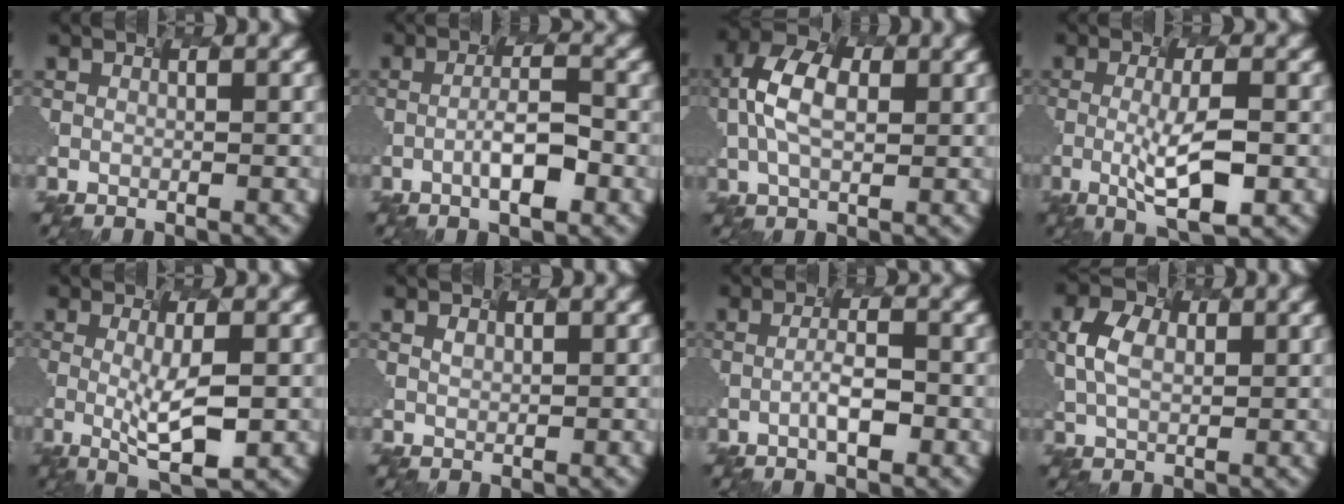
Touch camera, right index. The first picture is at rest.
{"total": 2.7, "force": [-1.7, -0.1, 2.1], "torque": [-0.063, -0.007, -0.001]}
{"total": 4.0, "force": [-0.6, 2.2, 3.2], "torque": [-0.096, 0.001, 0.014]}
{"total": 4.5, "force": [-1.7, 0.6, 4.1], "torque": [-0.087, -0.016, 0.003]}
{"total": 3.9, "force": [-1.4, 0.5, 3.6], "torque": [-0.077, -0.014, 0.009]}
{"total": 1.4, "force": [-0.2, -0.9, -1.1], "torque": [-0.008, -0.006, 0.028]}
{"total": 1.9, "force": [-1.5, -0.4, 1.2], "torque": [-0.050, -0.009, 0.003]}
{"total": 1.9, "force": [-0.2, 1.5, 1.2], "torque": [-0.057, -0.005, 0.028]}